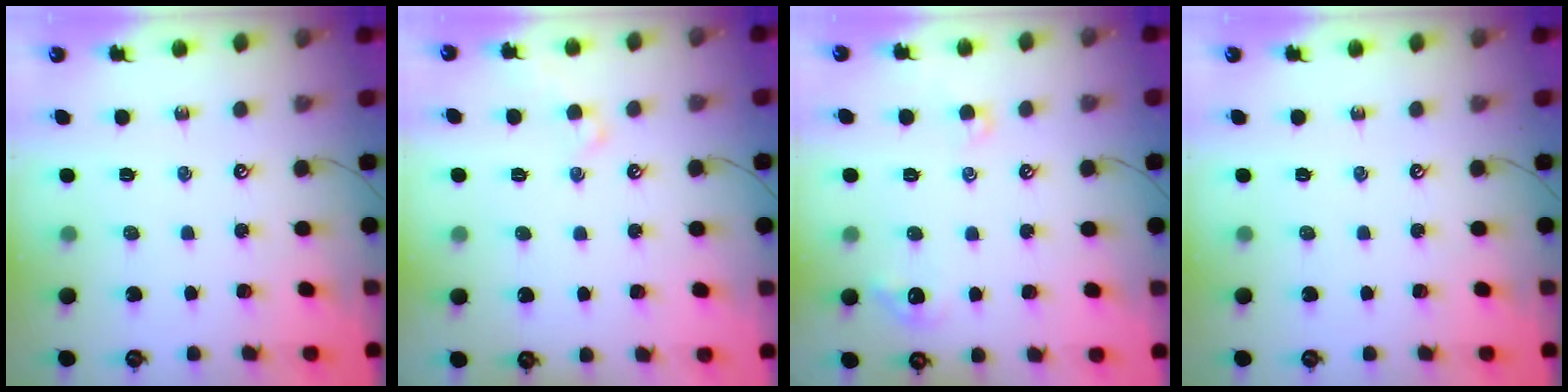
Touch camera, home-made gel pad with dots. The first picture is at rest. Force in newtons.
{"total": 1.3, "press": 1.2, "slide": 0.4}
{"total": 1.9, "press": 1.9, "slide": 0.4}
{"total": 0.0}